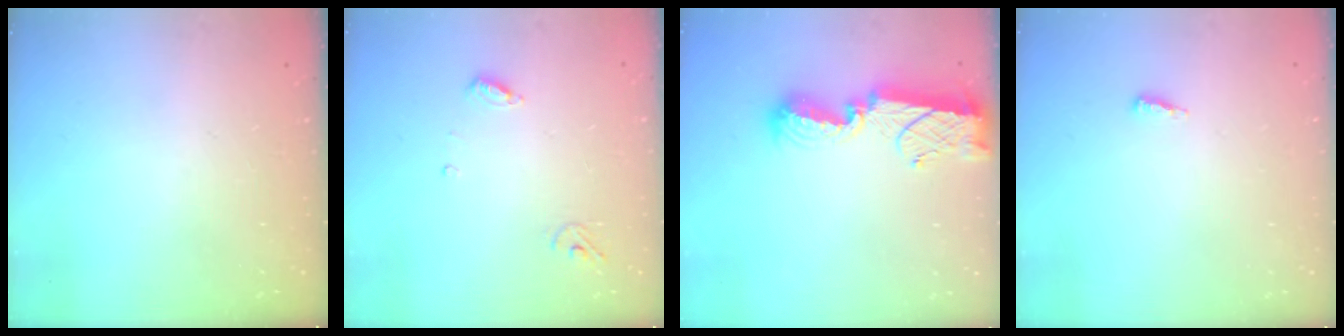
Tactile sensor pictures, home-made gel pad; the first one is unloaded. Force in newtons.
{"total": 3.6, "press": 3.6, "slide": 0.3}
{"total": 12.3, "press": 12.3, "slide": 0.8}
{"total": 7.7, "press": 4.9, "slide": 5.9}